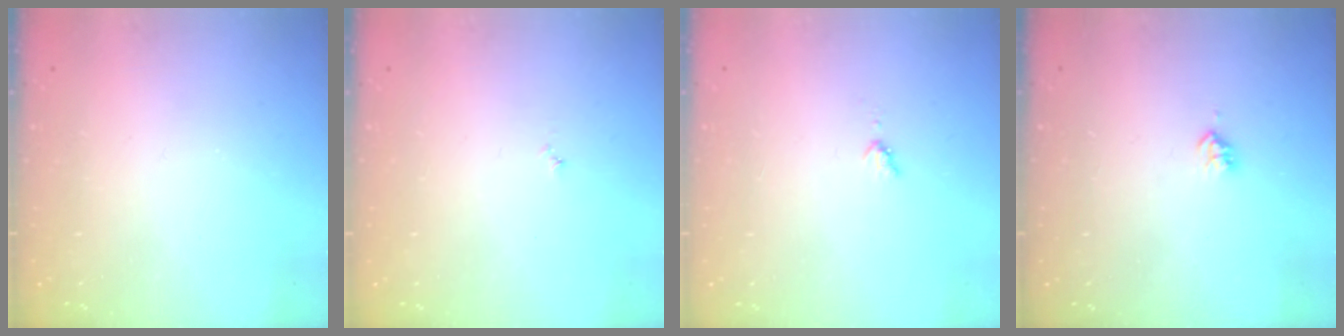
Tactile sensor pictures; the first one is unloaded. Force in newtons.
{"total": 3.0, "press": 2.9, "slide": 0.3}
{"total": 2.8, "press": 2.8, "slide": 0.4}
{"total": 3.1, "press": 3.1, "slide": 0.4}